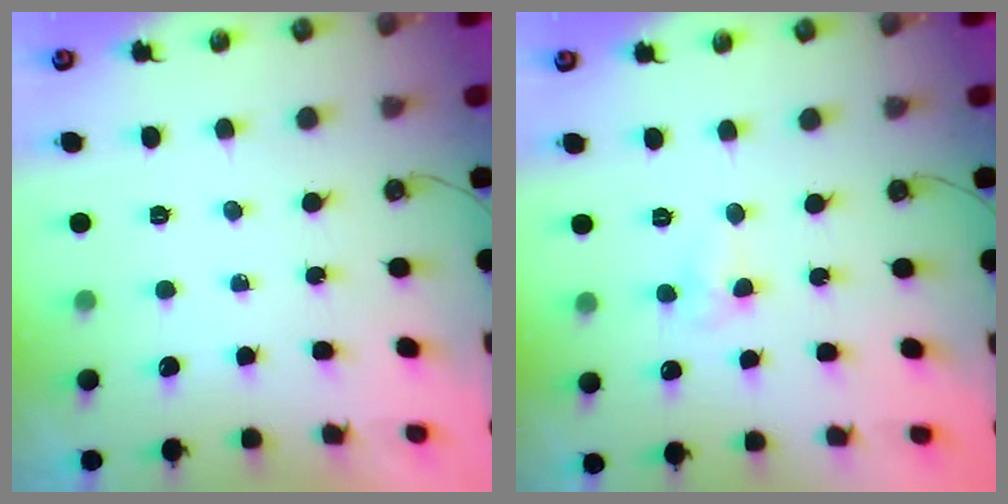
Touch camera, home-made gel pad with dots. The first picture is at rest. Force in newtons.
{"total": 3.3, "press": 3.2, "slide": 0.7}